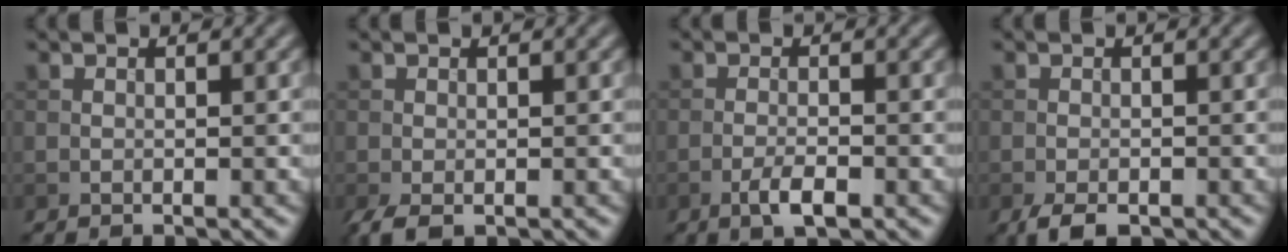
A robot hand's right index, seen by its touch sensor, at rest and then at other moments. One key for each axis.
{"total": 1.9, "fx": -1.0, "fy": 0.9, "fz": 1.4, "tx": -0.037, "ty": -0.011, "tz": -0.021}
{"total": 2.6, "fx": -1.4, "fy": 0.7, "fz": 2.1, "tx": -0.040, "ty": 0.000, "tz": -0.028}
{"total": 2.6, "fx": -1.7, "fy": 1.1, "fz": 1.6, "tx": -0.031, "ty": -0.006, "tz": -0.030}